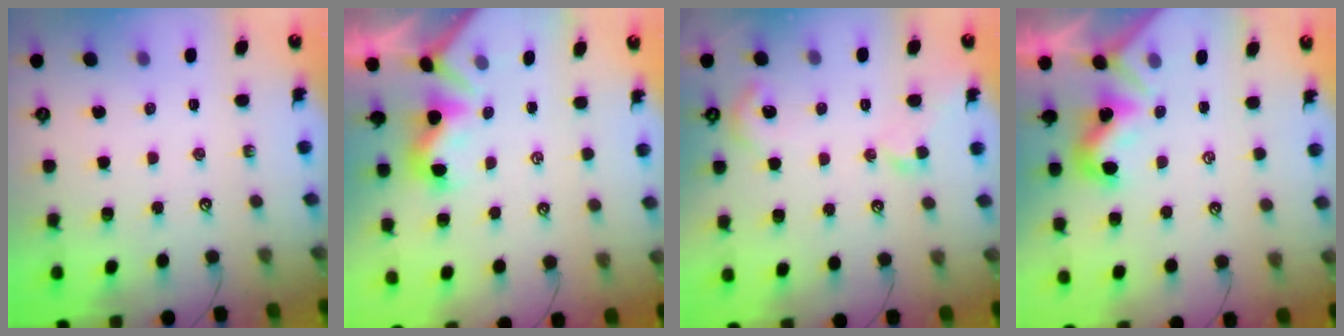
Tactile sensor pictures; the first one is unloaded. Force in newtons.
{"total": 1.2, "press": 1.0, "slide": 0.7}
{"total": 3.9, "press": 3.9, "slide": 0.7}
{"total": 1.7, "press": 1.7, "slide": 0.1}